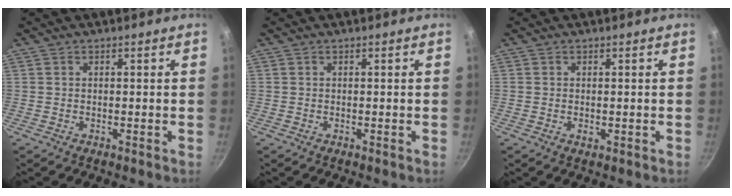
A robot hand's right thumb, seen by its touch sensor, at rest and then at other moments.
{"total": 0.0}
{"total": 0.9, "force": [-0.2, 0.6, 0.7], "torque": [-0.012, 0.000, -0.002]}